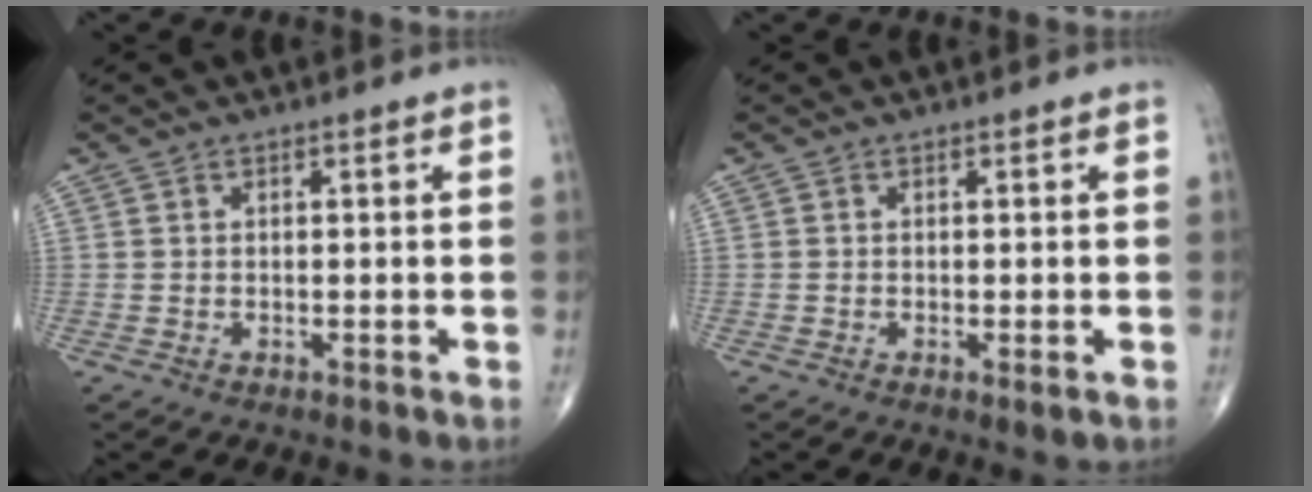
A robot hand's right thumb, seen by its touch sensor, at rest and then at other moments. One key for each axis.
{"total": 1.1, "fx": -0.3, "fy": 0.2, "fz": 1.0, "tx": -0.020, "ty": -0.005, "tz": -0.005}